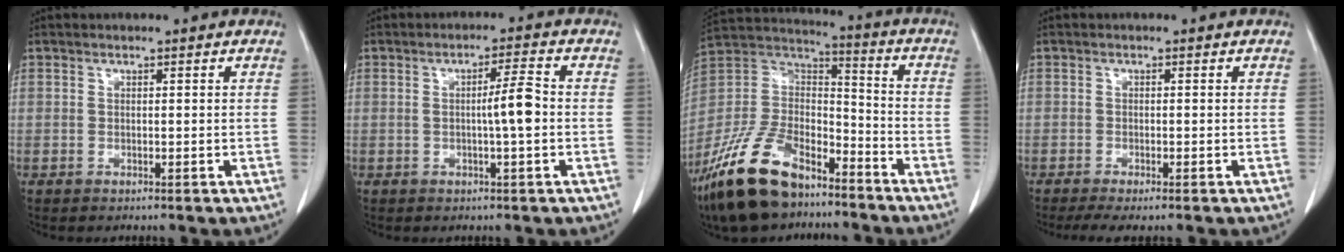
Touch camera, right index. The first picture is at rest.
{"total": 4.5, "force": [-0.4, -0.1, 4.5], "torque": [-0.072, 0.004, -0.009]}
{"total": 18.7, "force": [-13.4, 8.3, 9.9], "torque": [-0.214, 0.015, -0.246]}
{"total": 4.0, "force": [-3.1, 0.5, 2.4], "torque": [-0.037, -0.010, -0.048]}